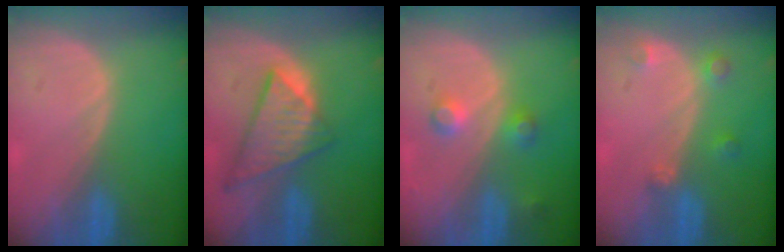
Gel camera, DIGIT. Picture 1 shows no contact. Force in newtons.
{"total": 8.7, "press": 7.5, "slide": 4.4}
{"total": 3.5, "press": 3.4, "slide": 0.7}
{"total": 2.6, "press": 2.5, "slide": 0.5}